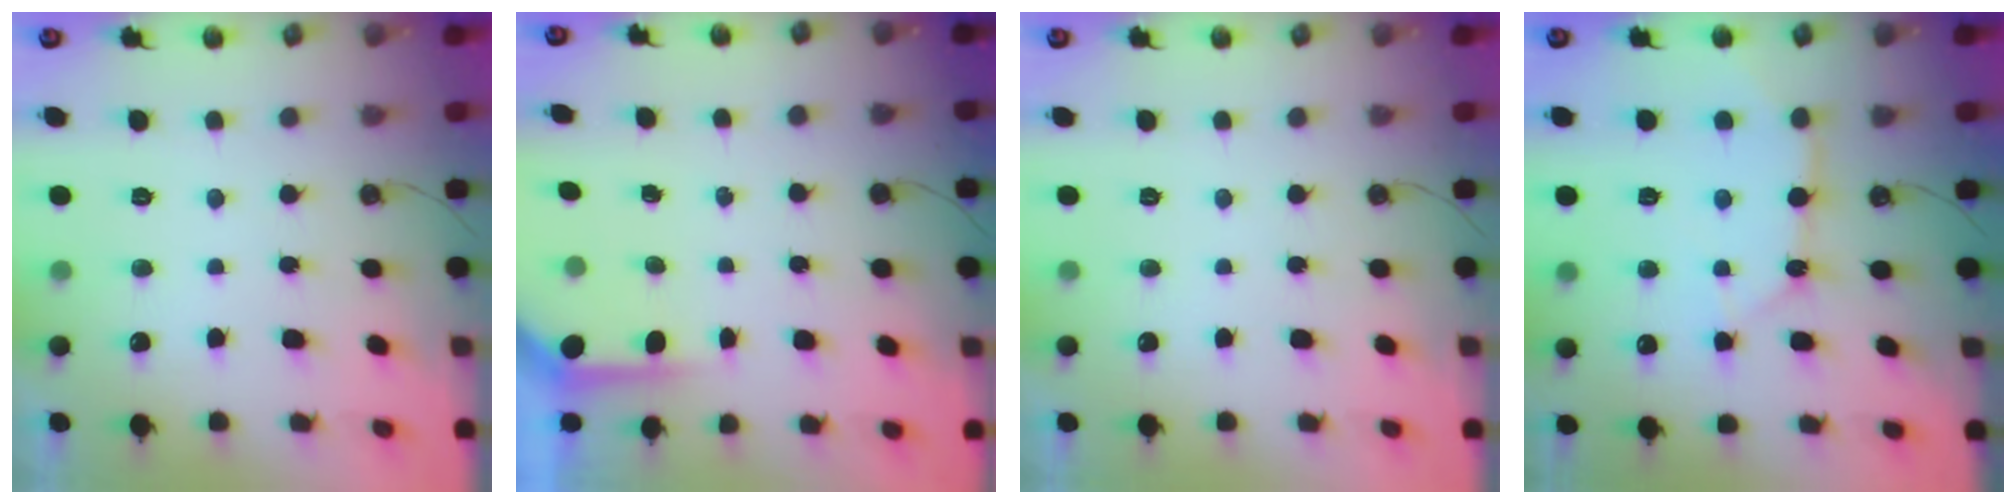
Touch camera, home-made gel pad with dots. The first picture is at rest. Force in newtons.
{"total": 3.8, "press": 3.8, "slide": 0.3}
{"total": 0.0}
{"total": 10.1, "press": 10.0, "slide": 0.7}